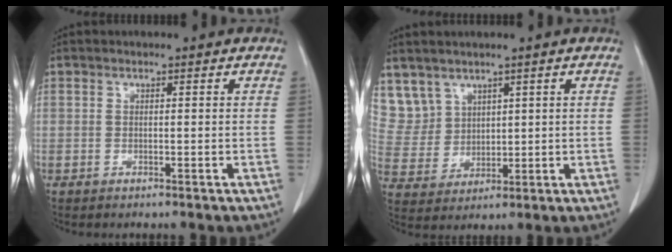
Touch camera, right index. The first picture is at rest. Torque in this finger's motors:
{"motor_torque": [-0.15, 0.34, 0.03, 0.01]}